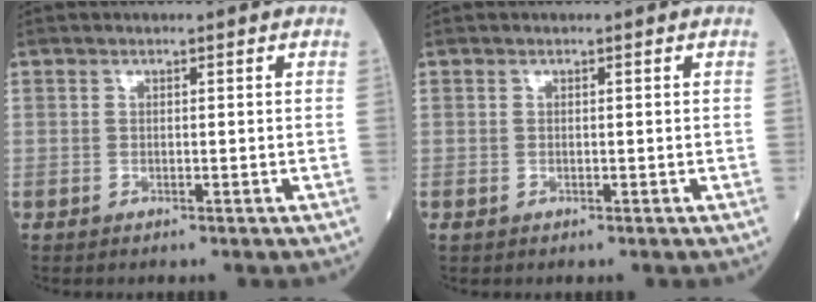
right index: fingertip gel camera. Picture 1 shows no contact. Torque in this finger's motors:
{"motor_torque": [-0.05, -0.03, -0.04, 0.01]}